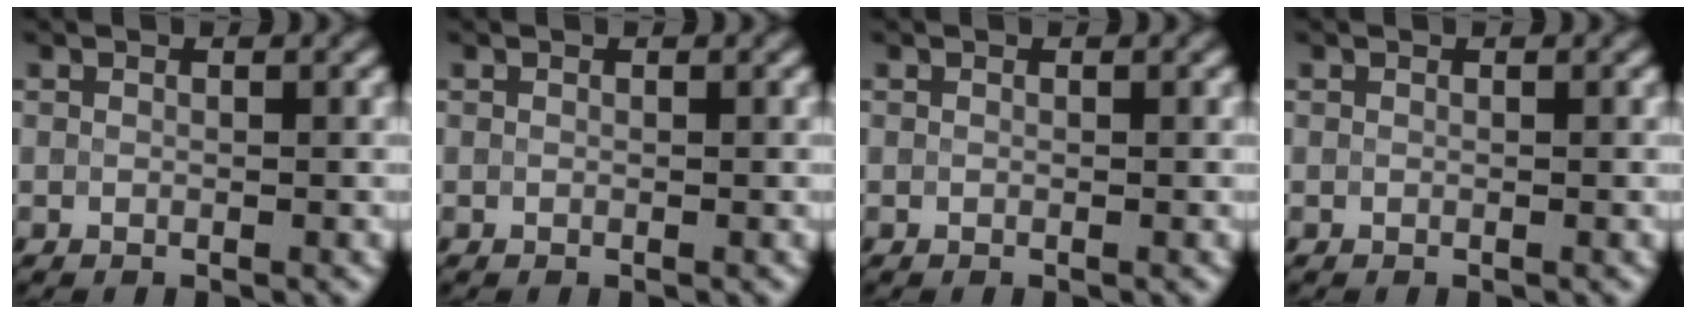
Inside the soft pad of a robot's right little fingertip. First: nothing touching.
{"total": 0.0}
{"total": 0.0}
{"total": 0.0}